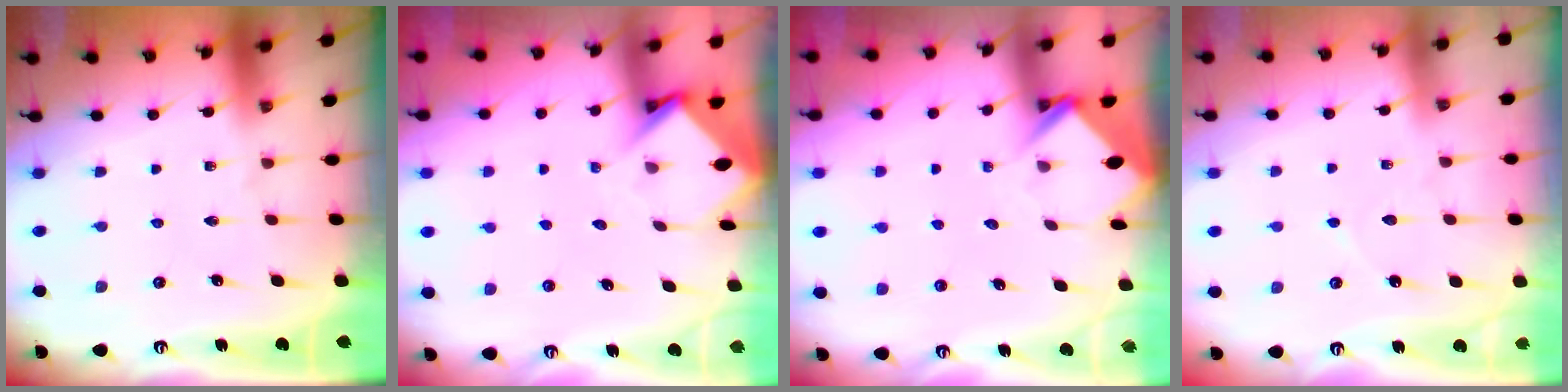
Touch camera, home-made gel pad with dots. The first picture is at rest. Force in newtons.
{"total": 3.6, "press": 3.5, "slide": 0.2}
{"total": 3.9, "press": 3.9, "slide": 0.3}
{"total": 3.8, "press": 3.7, "slide": 0.5}